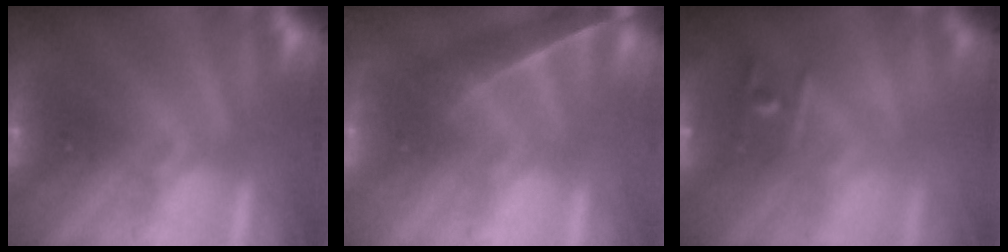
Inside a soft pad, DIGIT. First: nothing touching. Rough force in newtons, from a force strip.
{"total": 4.2}
{"total": 2.4}